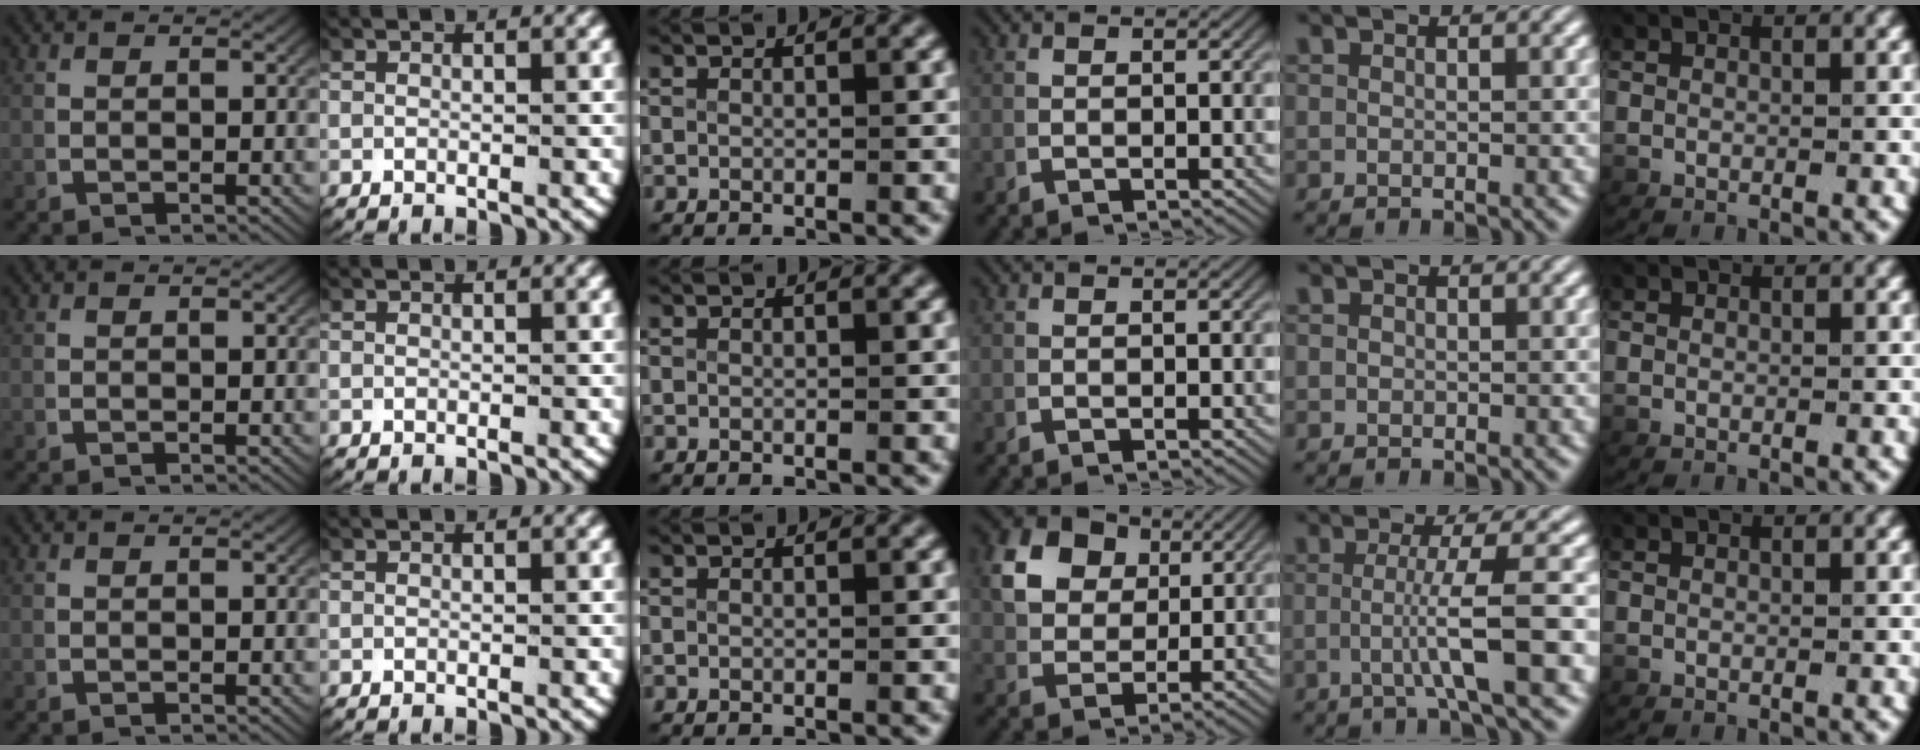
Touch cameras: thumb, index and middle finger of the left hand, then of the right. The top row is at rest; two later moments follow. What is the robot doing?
{"motion": "grasp_and_lifting", "object": "card"}